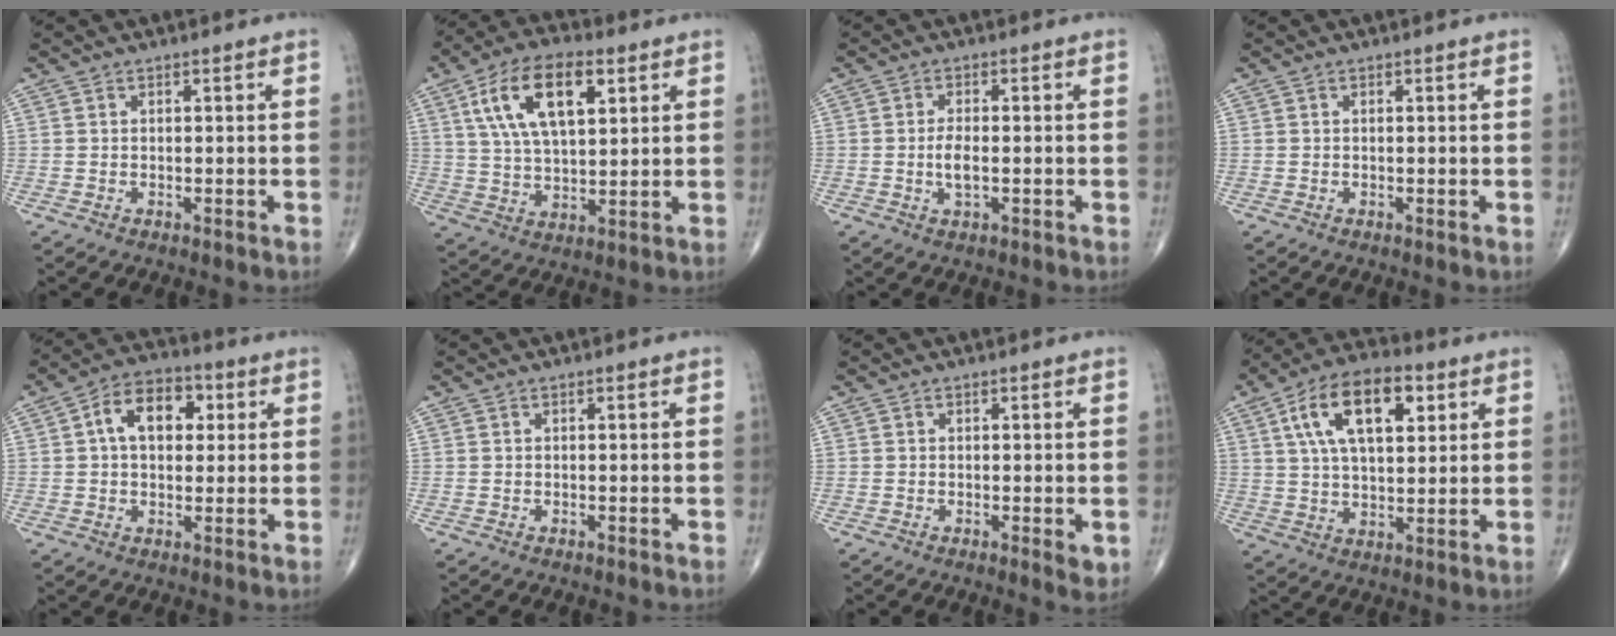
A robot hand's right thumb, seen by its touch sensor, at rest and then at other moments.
{"total": 15.5, "force": [6.0, 7.3, 12.3], "torque": [-0.212, -0.005, 0.107]}
{"total": 3.5, "force": [-0.5, 1.5, 3.1], "torque": [-0.059, 0.000, -0.010]}
{"total": 0.0}
{"total": 10.6, "force": [2.4, 6.8, 7.7], "torque": [-0.105, 0.017, 0.032]}
{"total": 0.0}
{"total": 2.1, "force": [-0.3, 0.6, 2.0], "torque": [-0.027, -0.007, -0.006]}
{"total": 15.9, "force": [5.8, 7.9, 12.5], "torque": [-0.202, 0.002, 0.097]}